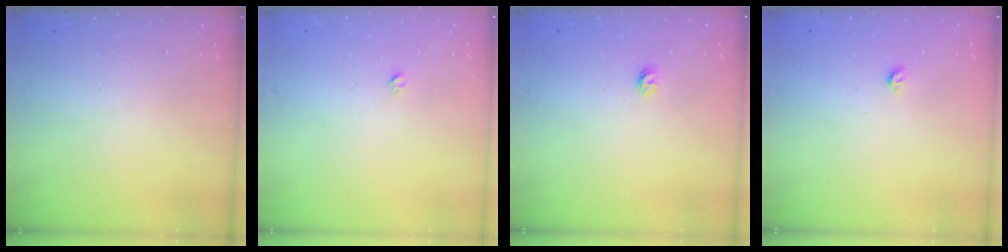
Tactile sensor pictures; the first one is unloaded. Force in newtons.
{"total": 1.6, "press": 1.5, "slide": 0.1}
{"total": 3.6, "press": 3.6, "slide": 0.3}
{"total": 3.4, "press": 3.4, "slide": 0.6}